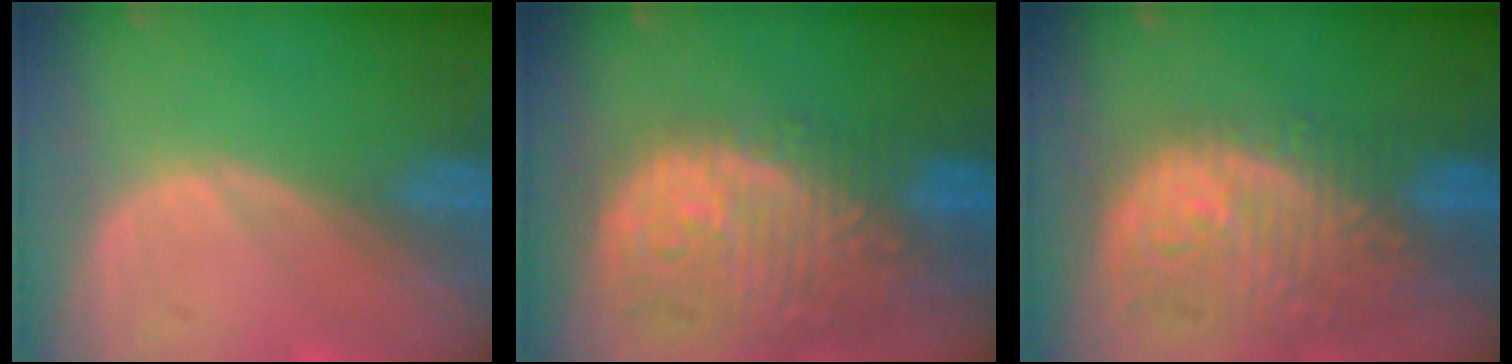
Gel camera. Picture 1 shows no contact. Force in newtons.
{"total": 13.4, "press": 11.3, "slide": 7.3}
{"total": 11.9, "press": 10.5, "slide": 5.6}